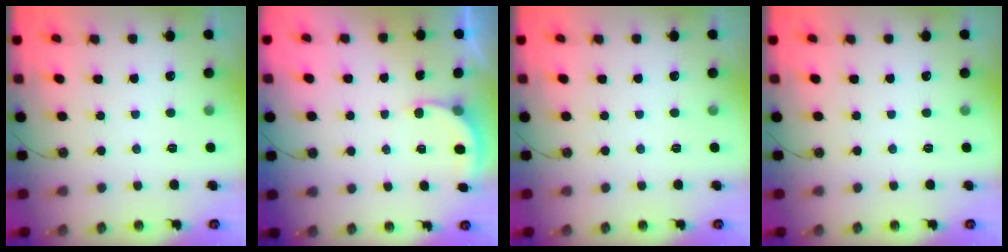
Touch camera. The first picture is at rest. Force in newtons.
{"total": 3.0, "press": 3.0, "slide": 0.3}
{"total": 0.0}
{"total": 0.0}